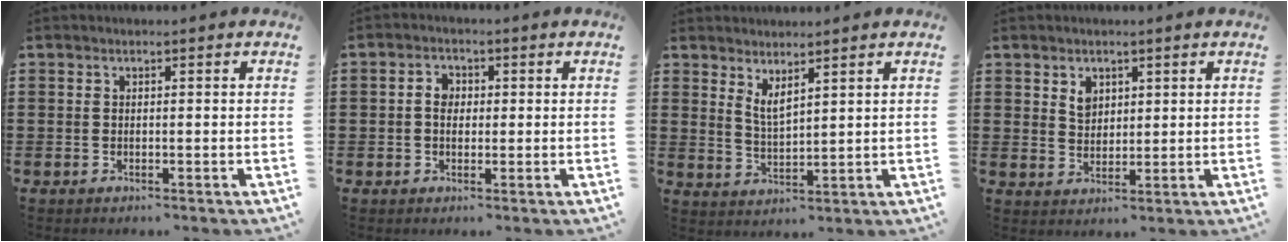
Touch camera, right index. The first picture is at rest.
{"total": 3.1, "force": [0.0, 2.2, 2.1], "torque": [-0.046, 0.011, -0.002]}
{"total": 2.8, "force": [2.4, 0.6, 1.3], "torque": [-0.032, 0.002, 0.044]}
{"total": 3.0, "force": [1.7, 2.2, 1.2], "torque": [-0.022, 0.004, 0.030]}